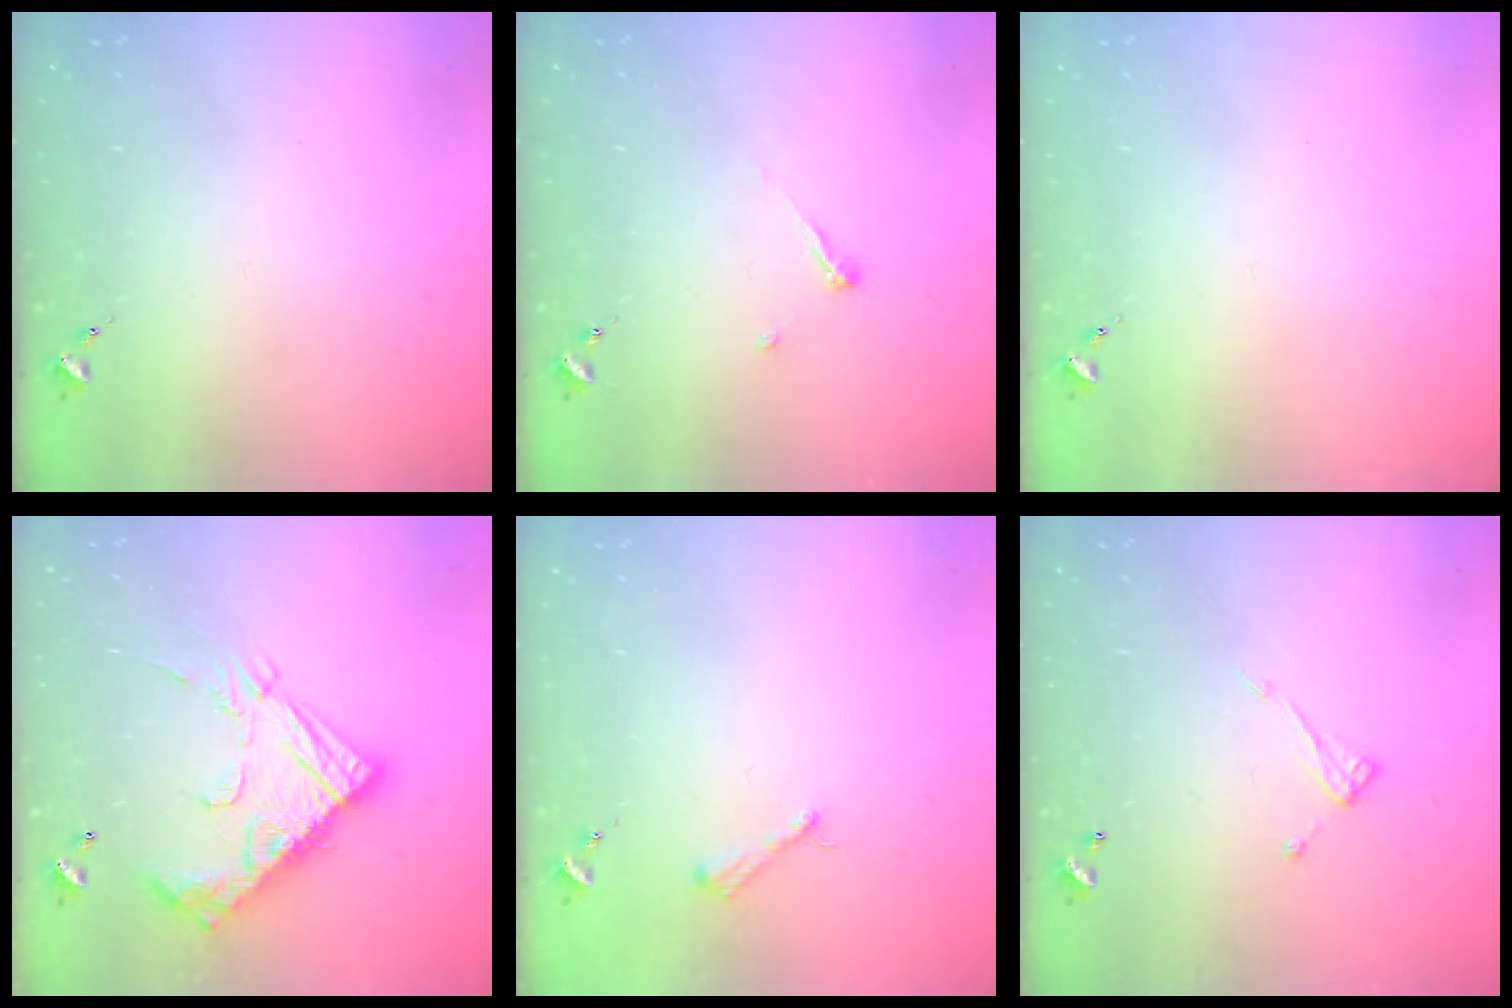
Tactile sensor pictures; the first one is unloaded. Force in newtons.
{"total": 3.6, "press": 3.6, "slide": 0.4}
{"total": 0.0}
{"total": 20.8, "press": 20.8, "slide": 0.6}
{"total": 3.6, "press": 3.6, "slide": 0.4}
{"total": 7.3, "press": 7.3, "slide": 0.5}